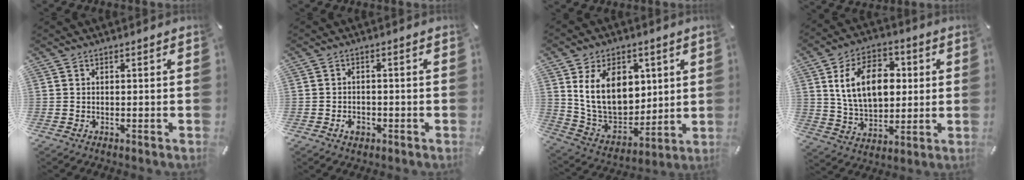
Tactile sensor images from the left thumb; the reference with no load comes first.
{"total": 2.8, "force": [-1.4, 2.0, 1.4], "torque": [-0.024, 0.007, -0.026]}
{"total": 16.7, "force": [5.0, 12.1, 10.4], "torque": [-0.208, -0.018, 0.095]}
{"total": 15.2, "force": [3.1, 10.3, 10.7], "torque": [-0.207, 0.009, 0.051]}